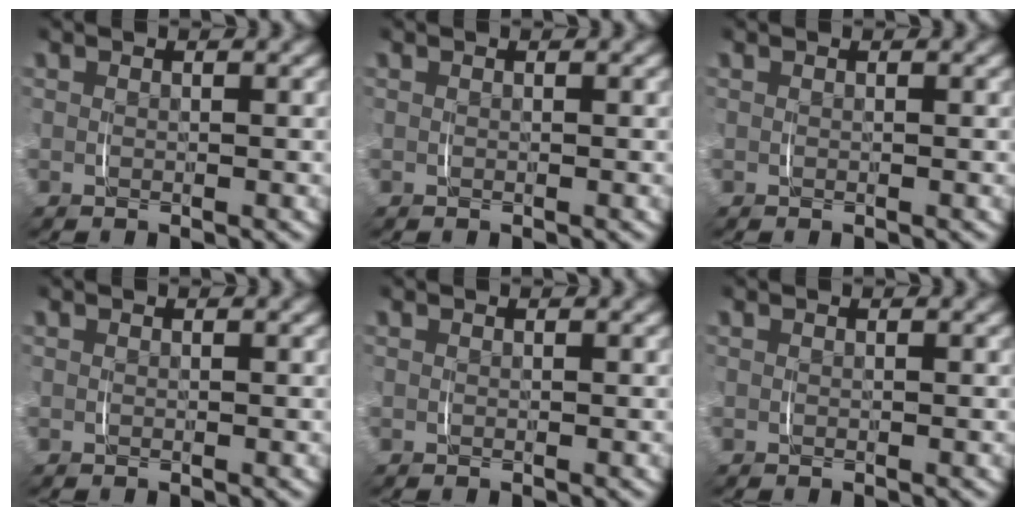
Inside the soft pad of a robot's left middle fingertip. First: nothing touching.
{"total": 0.0}
{"total": 0.0}
{"total": 0.0}
{"total": 0.0}
{"total": 0.0}